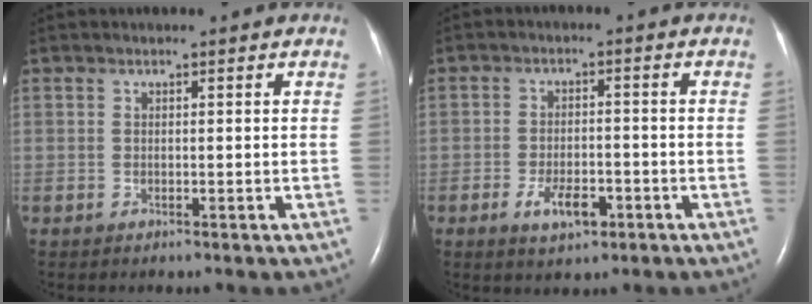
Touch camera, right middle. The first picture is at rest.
{"total": 5.2, "force": [-2.6, 2.3, 3.9], "torque": [-0.073, -0.001, -0.038]}